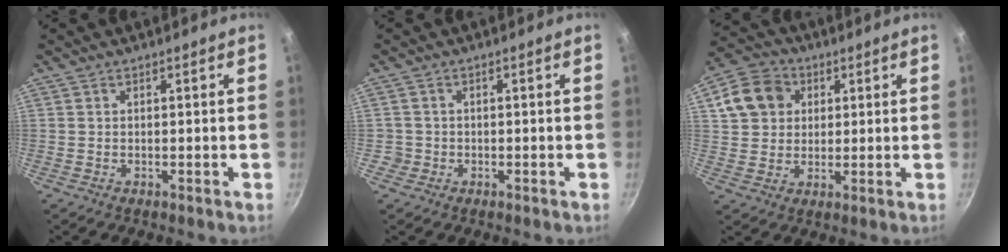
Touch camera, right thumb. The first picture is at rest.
{"total": 1.9, "force": [-0.6, 1.8, 0.2], "torque": [0.008, 0.013, -0.005]}
{"total": 10.6, "force": [3.3, 8.9, 4.7], "torque": [-0.061, 0.012, 0.050]}